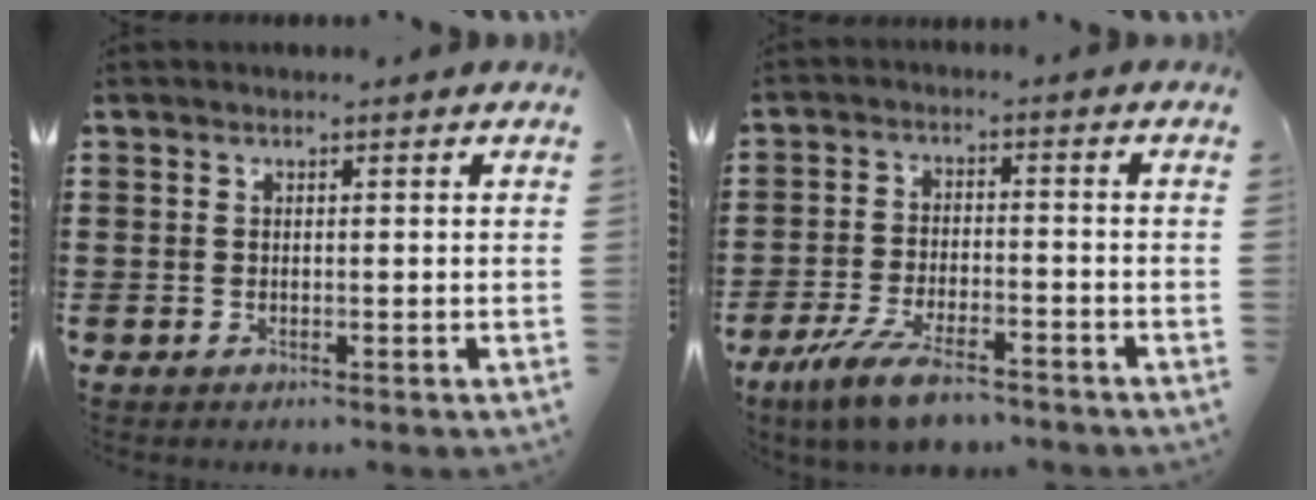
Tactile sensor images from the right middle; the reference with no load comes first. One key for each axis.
{"total": 7.3, "fx": -5.7, "fy": 1.7, "fz": 4.3, "tx": -0.100, "ty": -0.006, "tz": -0.109}